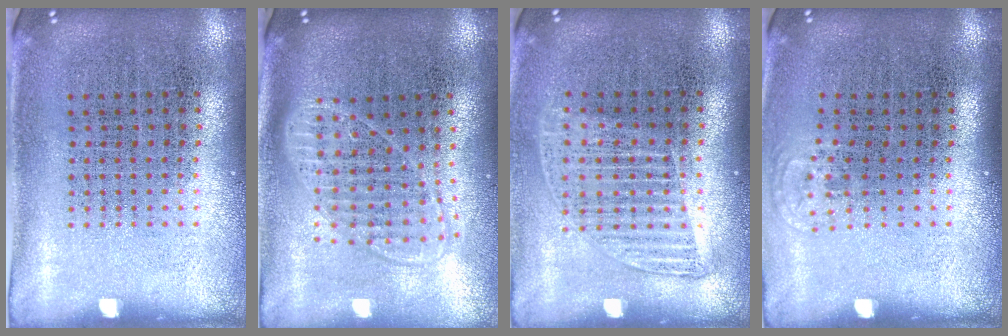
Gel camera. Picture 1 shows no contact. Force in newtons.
{"total": 1.8, "press": 1.5, "slide": 1.0}
{"total": 1.3, "press": 1.1, "slide": 0.6}
{"total": 0.6, "press": 0.5, "slide": 0.3}